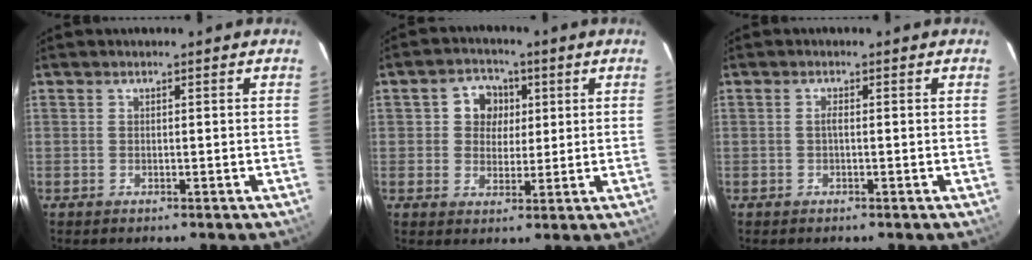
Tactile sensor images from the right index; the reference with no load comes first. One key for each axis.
{"total": 6.1, "fx": 1.3, "fy": 5.6, "fz": 2.3, "tx": -0.037, "ty": 0.017, "tz": 0.021}
{"total": 0.8, "fx": -0.2, "fy": 0.1, "fz": 0.8, "tx": -0.014, "ty": 0.003, "tz": -0.005}